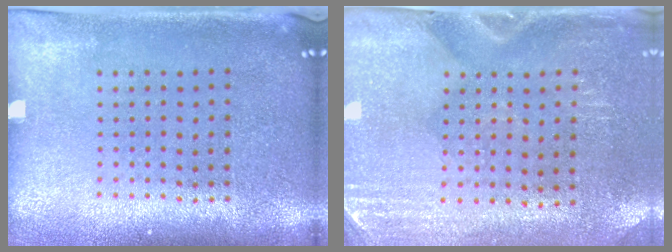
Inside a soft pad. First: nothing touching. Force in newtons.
{"total": 3.0, "press": 2.6, "slide": 1.4}